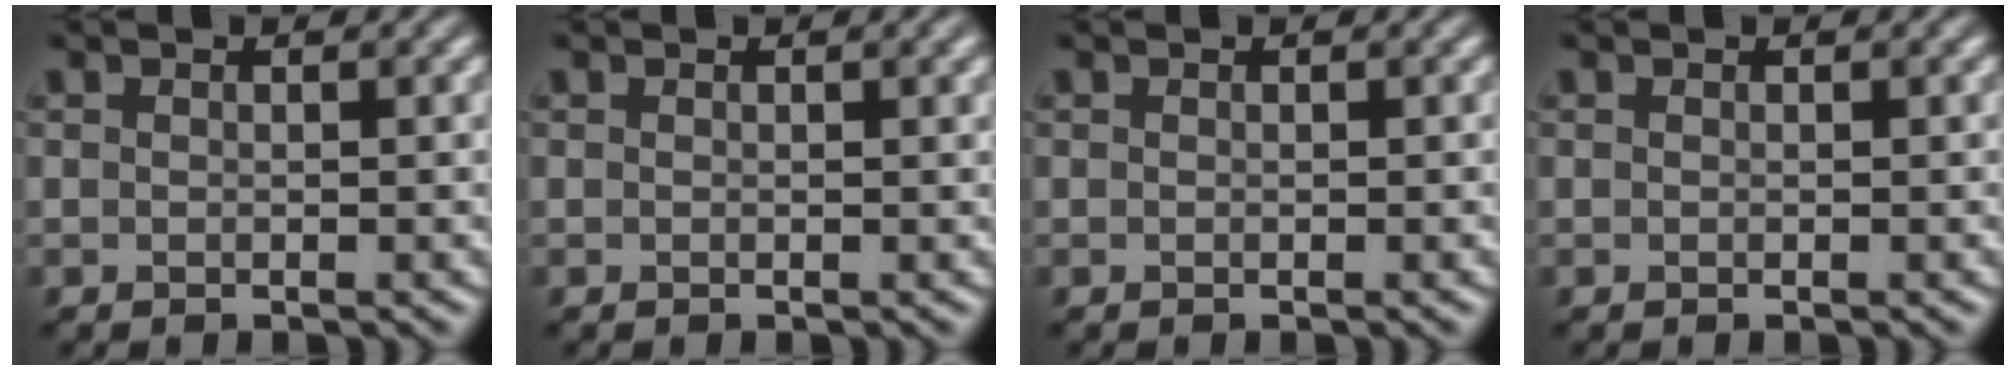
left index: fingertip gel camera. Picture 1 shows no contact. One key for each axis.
{"total": 0.9, "fx": 0.5, "fy": 0.2, "fz": 0.8, "tx": -0.007, "ty": 0.006, "tz": 0.007}
{"total": 0.0}
{"total": 0.0}